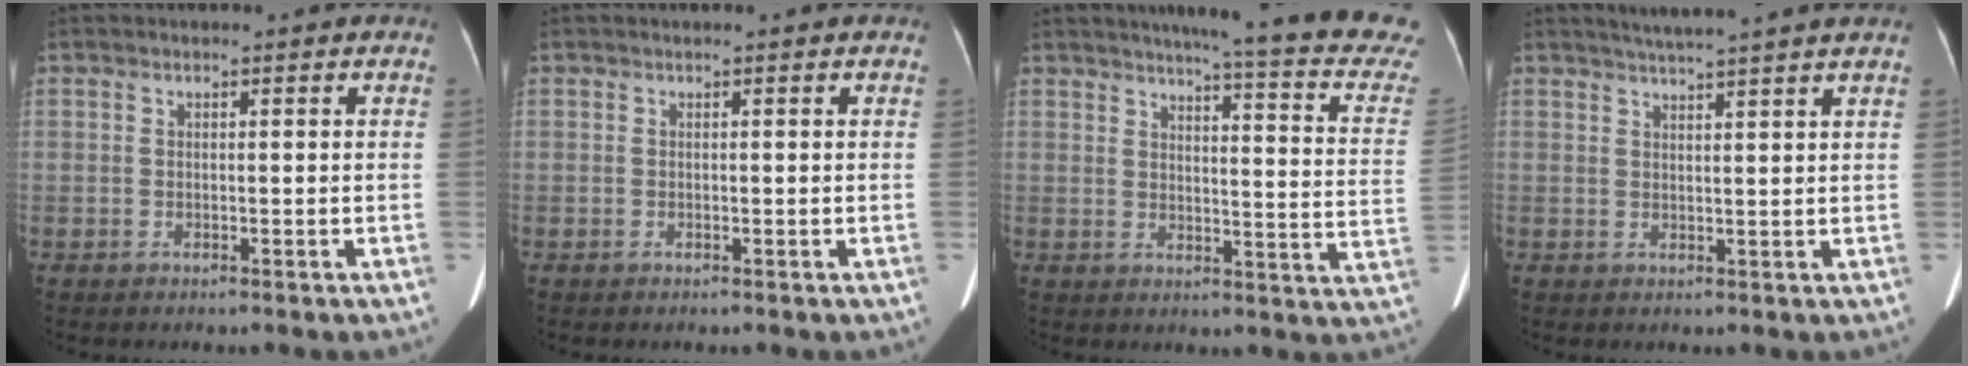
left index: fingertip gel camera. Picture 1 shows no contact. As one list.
[{"total": 0.0}, {"total": 21.6, "force": [18.9, 0.3, 10.5], "torque": [-0.136, -0.072, 0.205]}, {"total": 6.7, "force": [5.9, -1.1, 2.9], "torque": [-0.046, 0.019, 0.079]}]